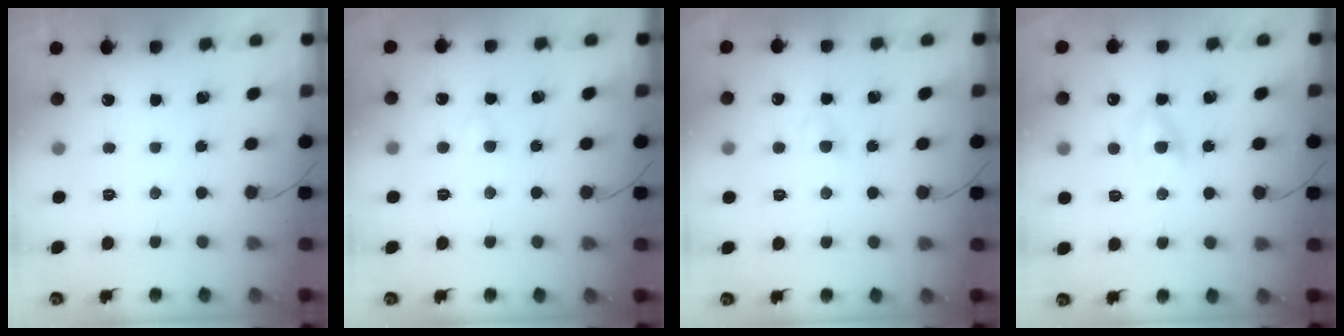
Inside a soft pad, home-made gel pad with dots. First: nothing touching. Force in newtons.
{"total": 2.3, "press": 2.1, "slide": 0.9}
{"total": 2.8, "press": 2.7, "slide": 1.0}
{"total": 4.9, "press": 4.7, "slide": 1.1}